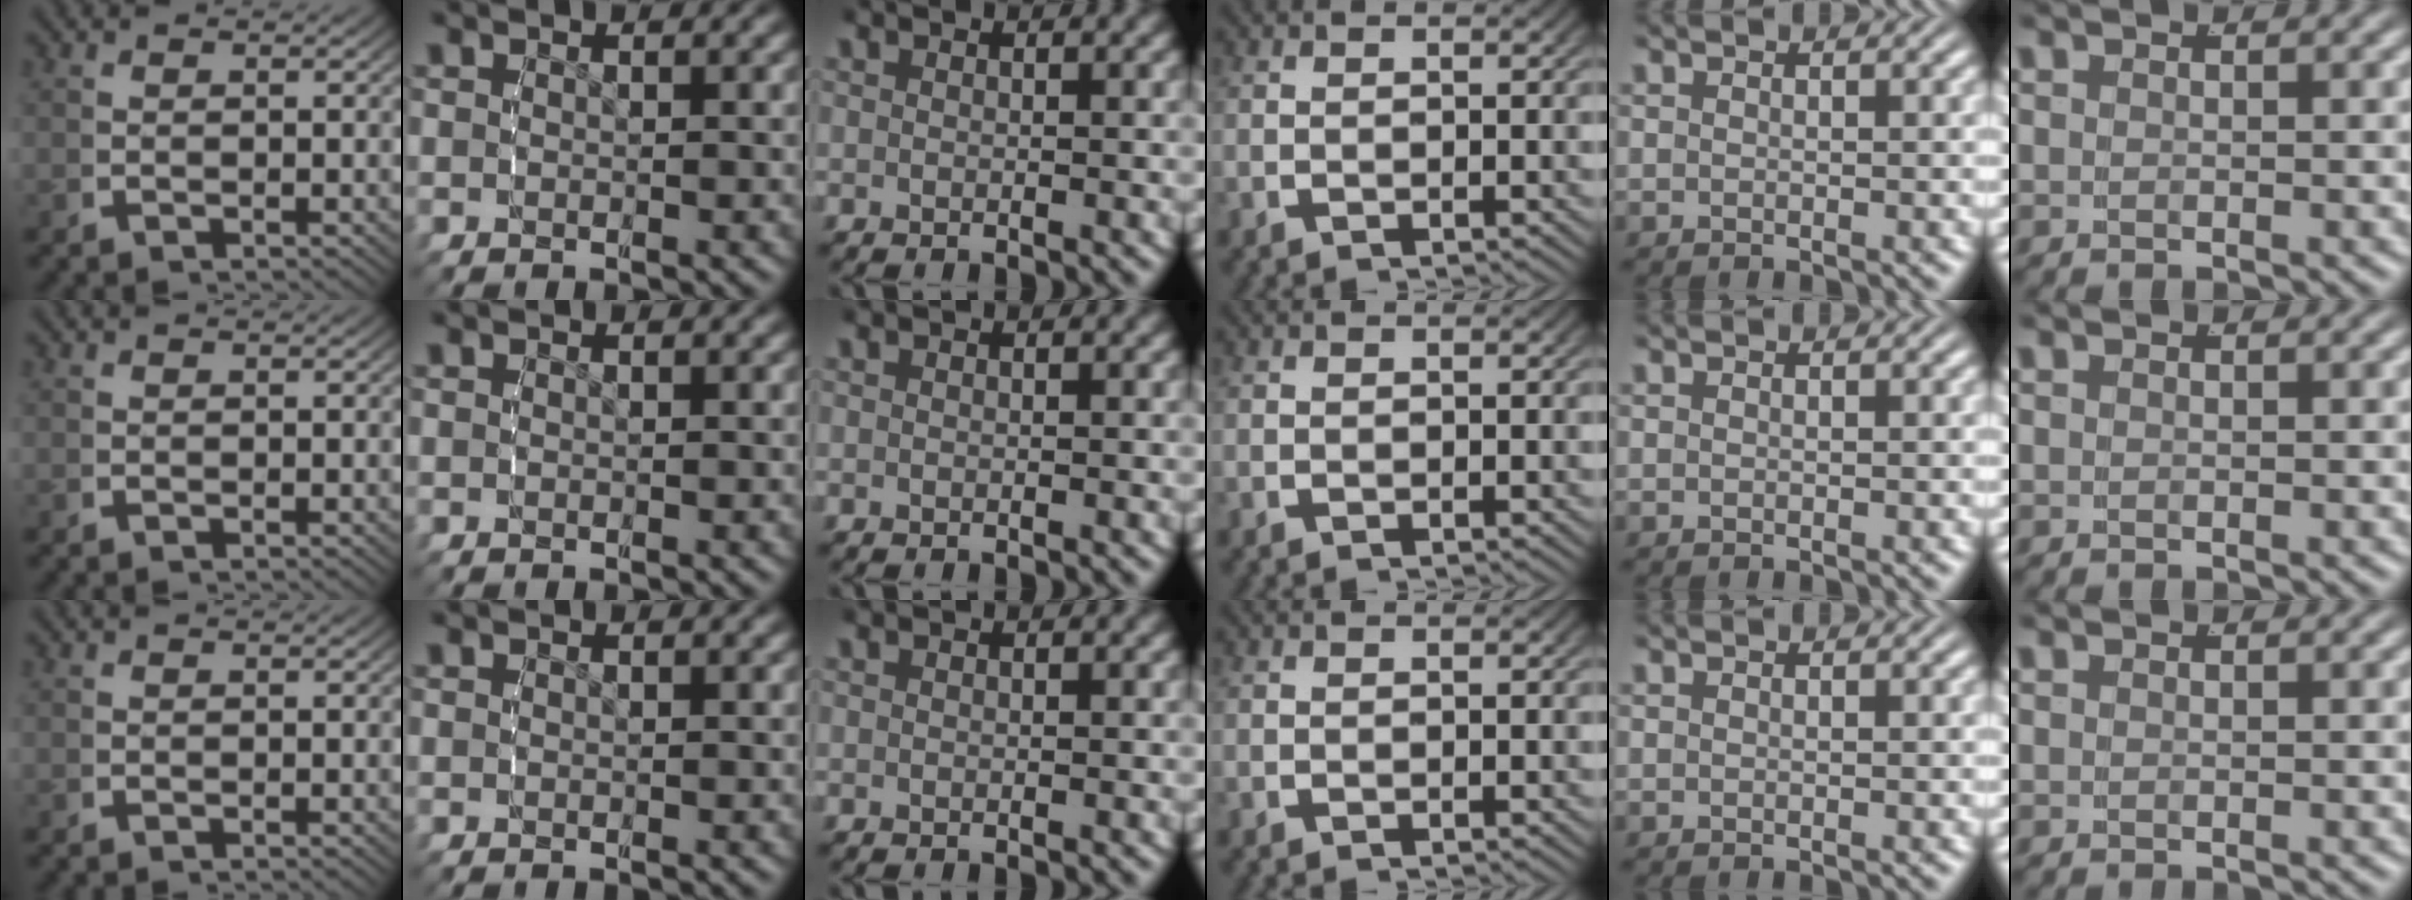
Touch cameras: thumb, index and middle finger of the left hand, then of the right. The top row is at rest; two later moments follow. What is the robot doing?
{"motion": "reach", "object": "paper towel"}